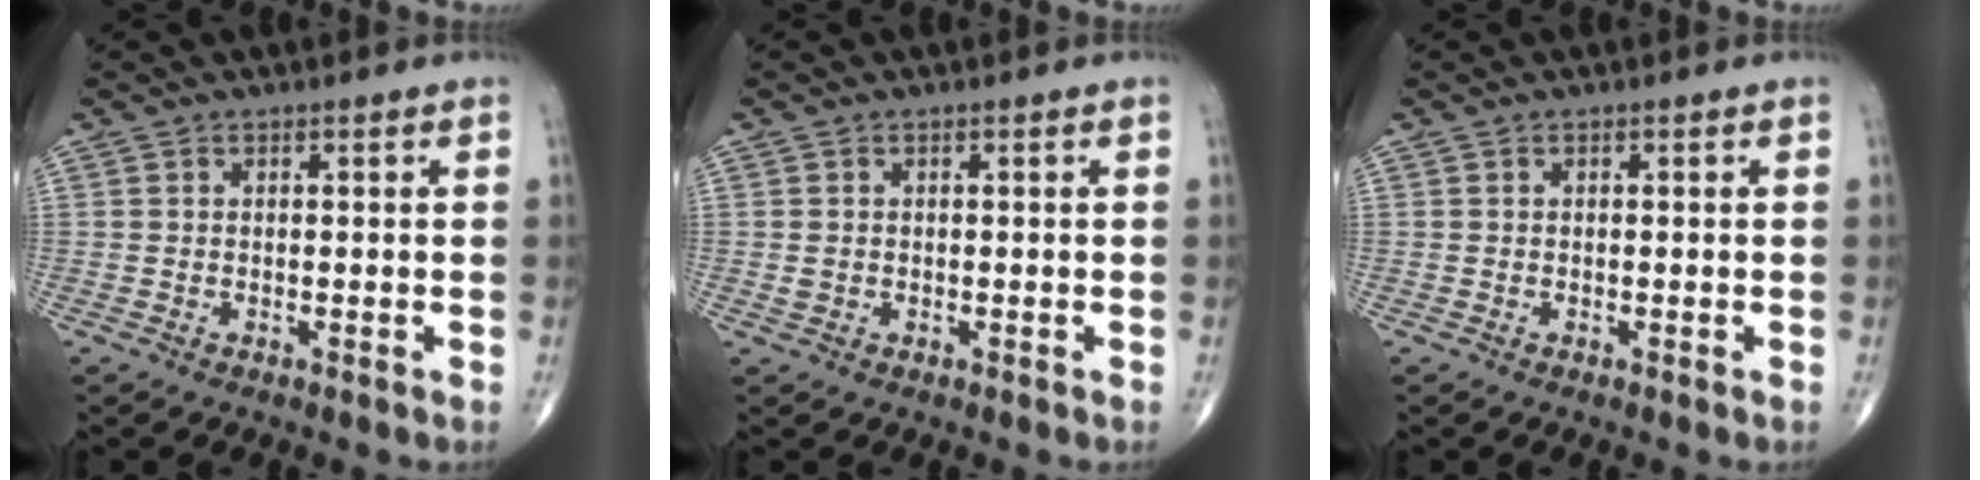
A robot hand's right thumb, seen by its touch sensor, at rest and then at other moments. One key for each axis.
{"total": 1.1, "fx": -0.1, "fy": 1.0, "fz": 0.6, "tx": -0.011, "ty": 0.002, "tz": 0.003}
{"total": 0.0}